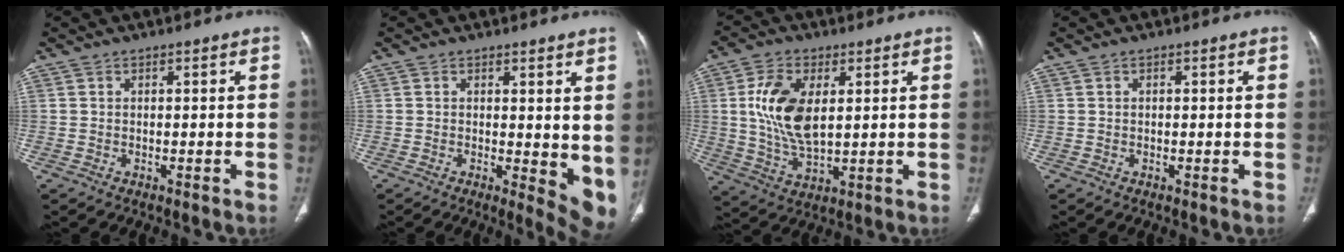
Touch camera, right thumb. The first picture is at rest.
{"total": 7.8, "force": [0.7, 3.1, 7.1], "torque": [-0.079, -0.019, 0.013]}
{"total": 11.9, "force": [2.4, 6.3, 9.8], "torque": [-0.191, -0.012, 0.051]}
{"total": 0.0}